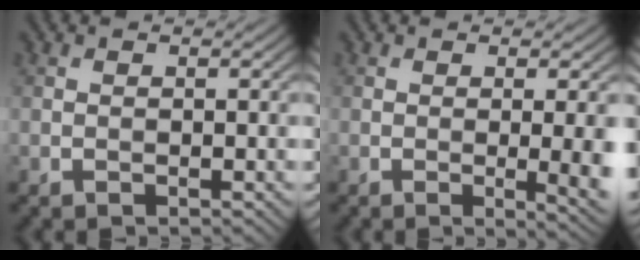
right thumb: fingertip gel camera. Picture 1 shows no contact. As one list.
[{"total": 5.0, "force": [-0.4, 1.1, 4.9], "torque": [-0.068, -0.004, -0.003]}]